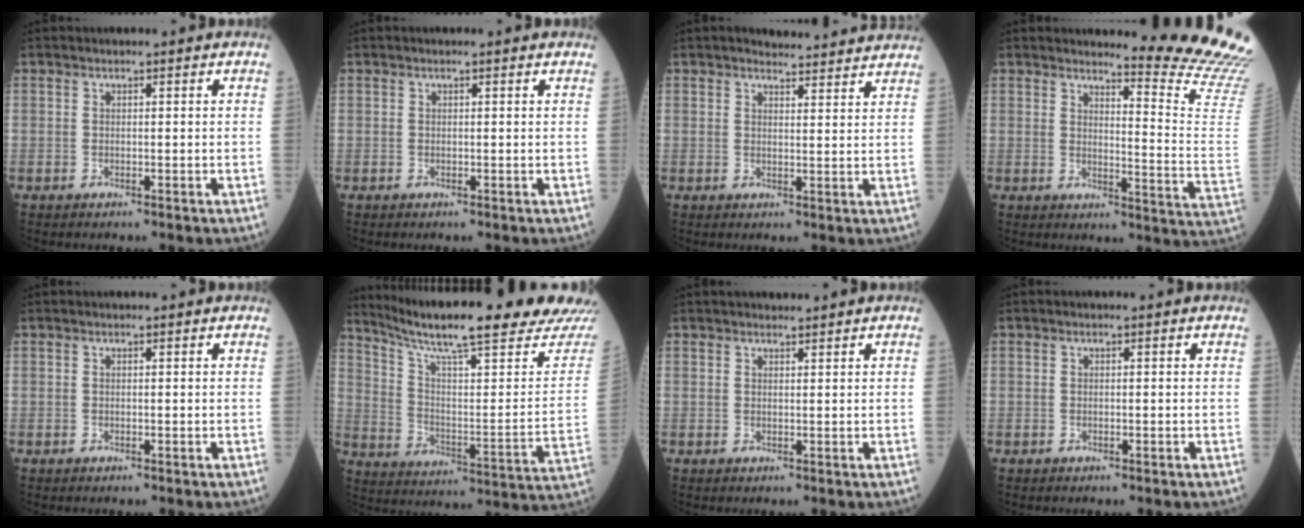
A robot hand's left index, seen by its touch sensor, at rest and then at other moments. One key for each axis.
{"total": 0.0}
{"total": 8.3, "fx": 8.1, "fy": 0.9, "fz": 1.7, "tx": -0.014, "ty": -0.003, "tz": 0.082}
{"total": 13.6, "fx": 13.1, "fy": -3.4, "fz": 1.6, "tx": -0.028, "ty": -0.169, "tz": 0.134}
{"total": 0.0}
{"total": 24.3, "fx": 21.1, "fy": -0.2, "fz": 12.1, "tx": -0.192, "ty": -0.076, "tz": 0.295}
{"total": 1.7, "fx": 1.7, "fy": 0.0, "fz": 0.3, "tx": -0.001, "ty": 0.011, "tz": 0.029}
{"total": 0.0}